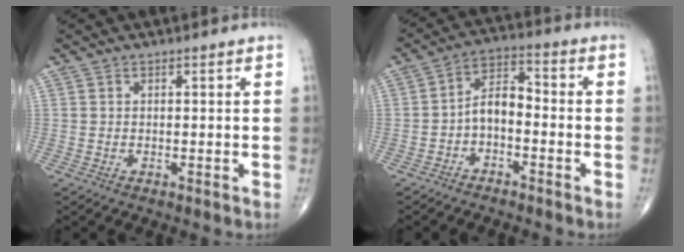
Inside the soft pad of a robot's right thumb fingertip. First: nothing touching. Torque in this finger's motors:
{"motor_torque": [1.04, 1.06, 0.69, -0.33, 0.06]}